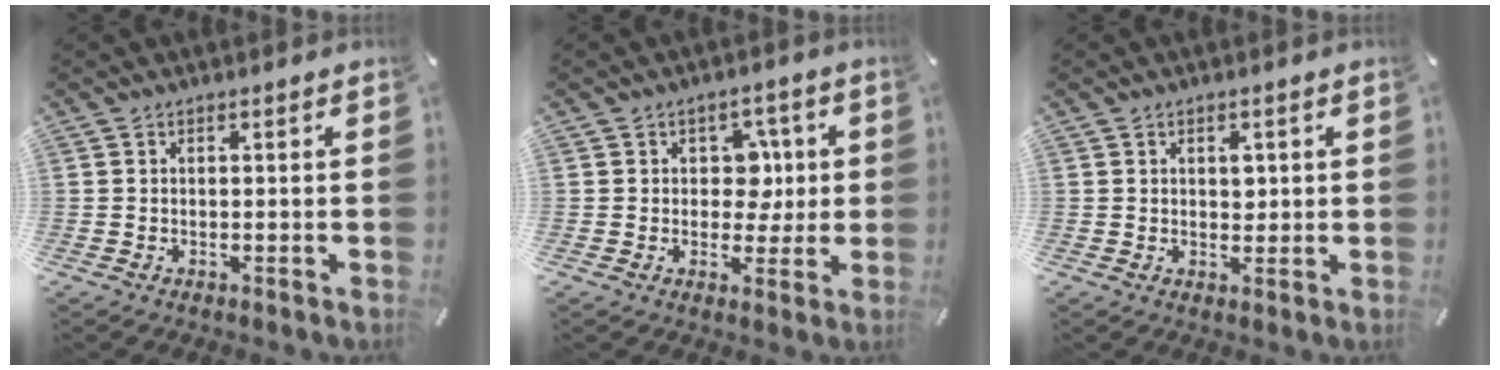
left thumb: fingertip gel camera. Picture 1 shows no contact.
{"total": 7.2, "force": [0.9, 6.0, 3.8], "torque": [-0.048, 0.002, 0.012]}
{"total": 2.4, "force": [0.6, 1.8, 1.5], "torque": [-0.007, -0.005, 0.003]}